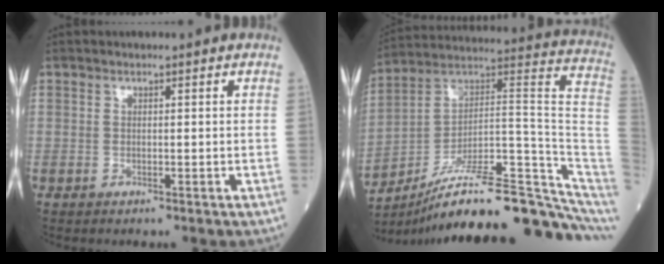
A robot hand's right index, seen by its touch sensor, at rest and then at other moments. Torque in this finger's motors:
{"motor_torque": [0.59, -1.55, -0.30, -0.21]}